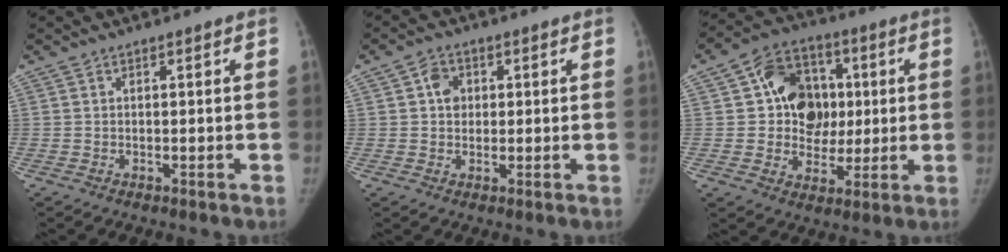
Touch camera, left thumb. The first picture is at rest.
{"total": 4.1, "force": [1.0, 3.4, 1.9], "torque": [-0.010, 0.001, 0.013]}
{"total": 14.3, "force": [2.3, 11.8, 7.8], "torque": [-0.069, 0.006, 0.037]}